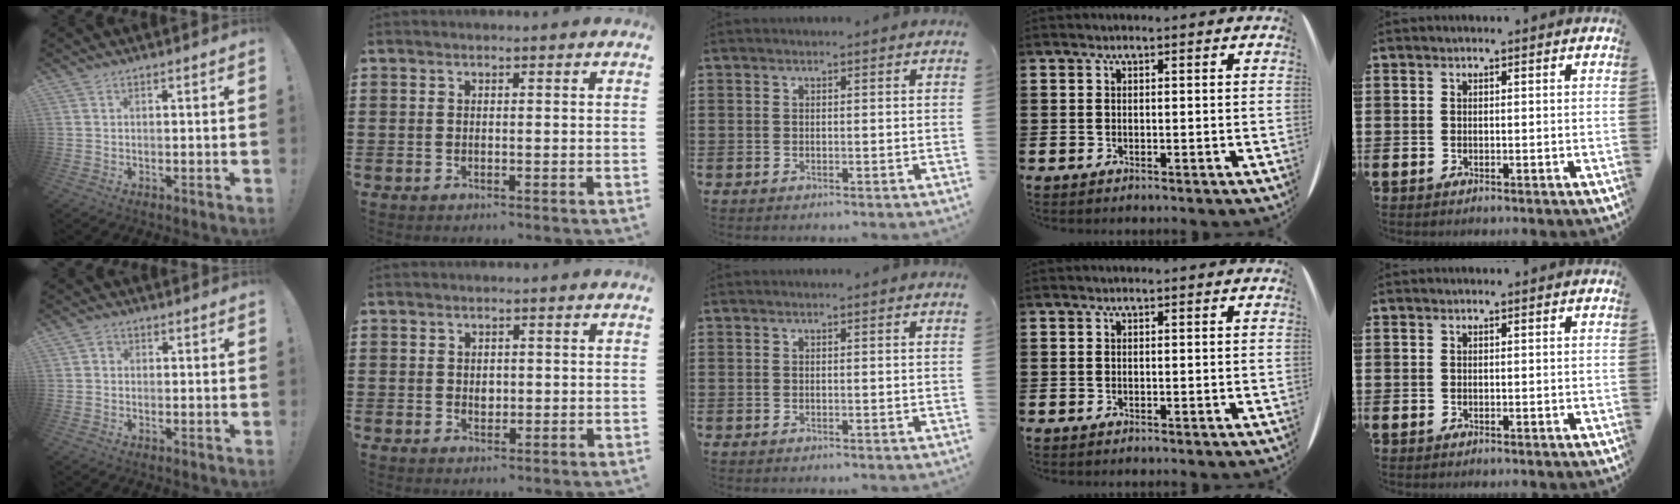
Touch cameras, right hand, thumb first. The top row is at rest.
{"thumb": {"total": 1.5, "force": [-0.3, 1.3, 0.6], "torque": [-0.009, 0.004, -0.007]}, "index": {"total": 1.3, "force": [0.3, 1.1, 0.7], "torque": [-0.007, 0.004, 0.003]}}